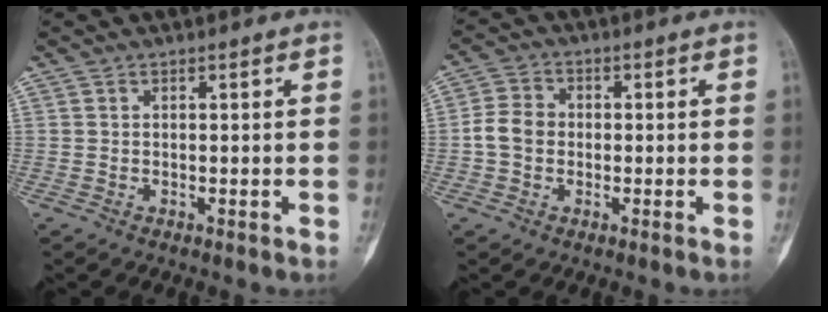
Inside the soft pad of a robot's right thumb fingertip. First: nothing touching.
{"total": 5.2, "force": [-0.6, 4.1, 3.1], "torque": [-0.055, 0.015, -0.020]}